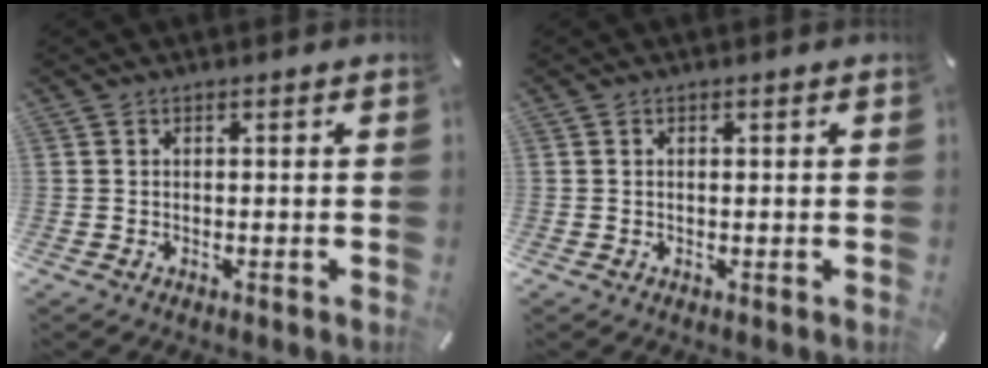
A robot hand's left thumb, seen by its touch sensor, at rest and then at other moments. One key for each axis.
{"total": 0.5, "fx": 0.2, "fy": 0.1, "fz": 0.5, "tx": -0.009, "ty": 0.000, "tz": 0.003}